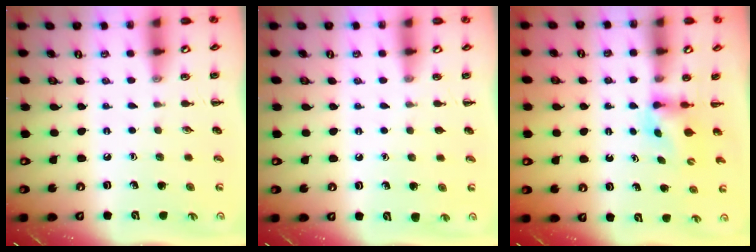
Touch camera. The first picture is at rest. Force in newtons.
{"total": 0.0}
{"total": 2.9, "press": 2.6, "slide": 1.2}